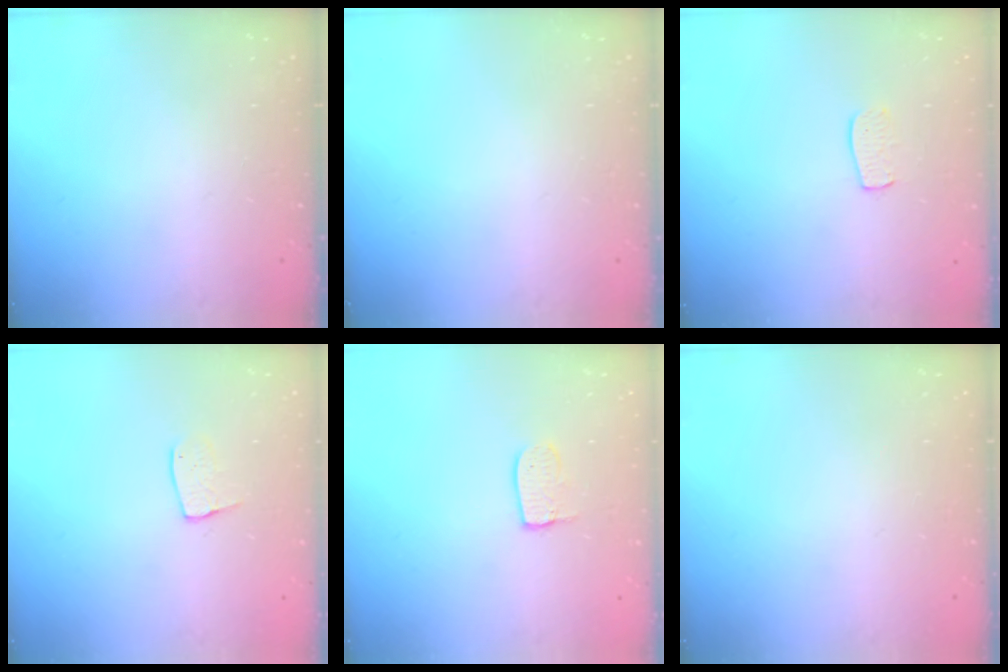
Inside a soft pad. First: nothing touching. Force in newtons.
{"total": 0.0}
{"total": 6.9, "press": 6.8, "slide": 0.4}
{"total": 6.1, "press": 6.1, "slide": 0.3}
{"total": 5.5, "press": 5.5, "slide": 0.4}
{"total": 0.0}